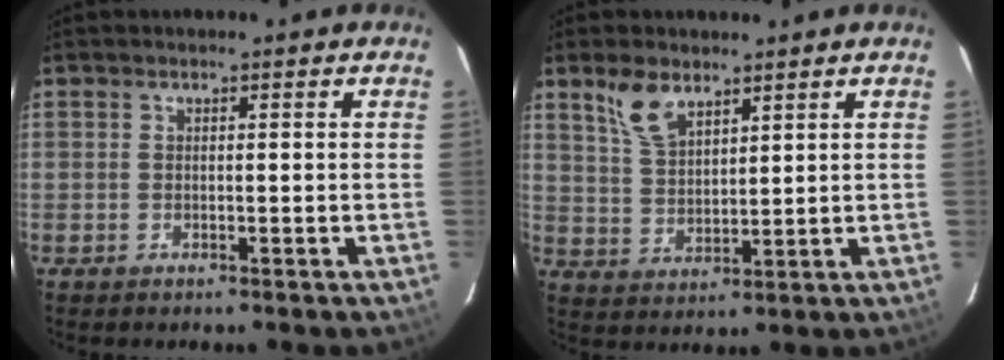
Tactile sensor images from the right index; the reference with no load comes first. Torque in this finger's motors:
{"motor_torque": [0.34, 0.24, 0.10, 0.04]}